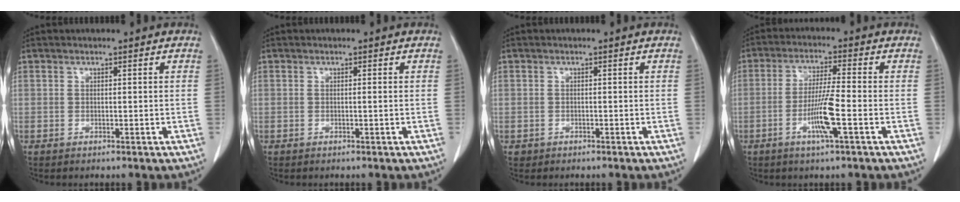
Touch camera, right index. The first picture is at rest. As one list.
[{"total": 0.0}, {"total": 0.8, "force": [-0.4, 0.7, -0.1], "torque": [-0.008, 0.004, -0.007]}, {"total": 6.9, "force": [-2.3, -0.3, 6.5], "torque": [-0.123, -0.006, -0.044]}]